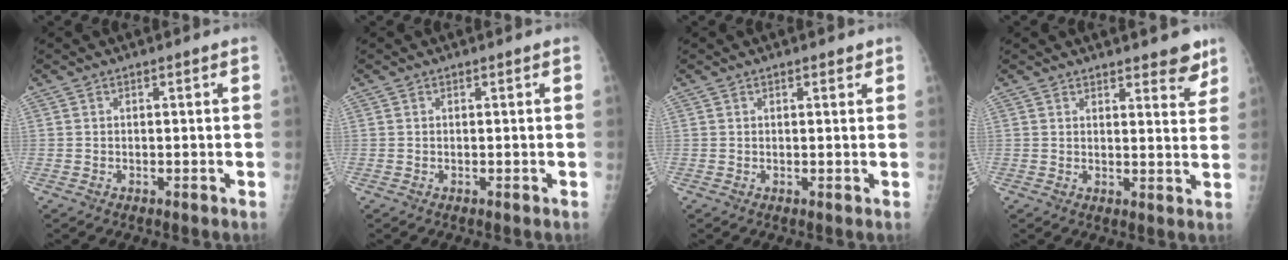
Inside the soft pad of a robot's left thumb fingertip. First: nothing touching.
{"total": 0.0}
{"total": 1.4, "force": [0.9, 0.6, 0.9], "torque": [-0.007, -0.002, 0.009]}
{"total": 4.7, "force": [3.5, 1.5, 2.7], "torque": [-0.015, -0.021, 0.043]}